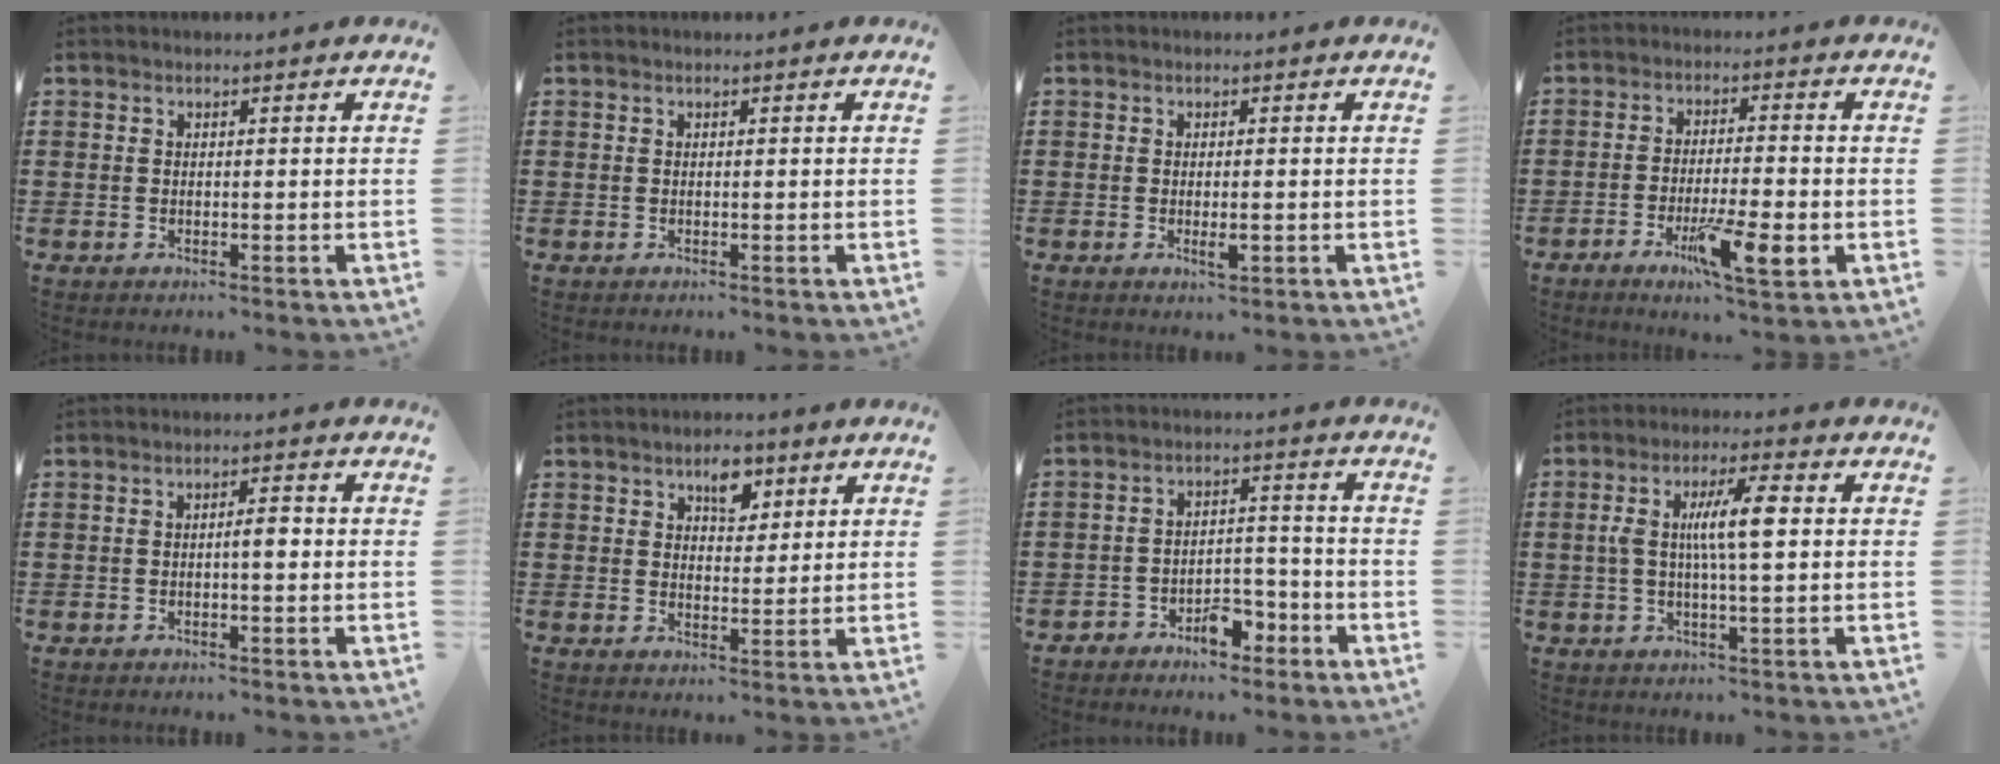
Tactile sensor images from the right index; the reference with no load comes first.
{"total": 0.0}
{"total": 2.1, "force": [-0.5, 0.5, 2.0], "torque": [-0.041, -0.005, -0.011]}
{"total": 8.5, "force": [-3.6, 1.8, 7.5], "torque": [-0.135, -0.005, -0.059]}
{"total": 2.4, "force": [-0.3, 0.5, 2.3], "torque": [-0.041, 0.003, -0.007]}
{"total": 4.8, "force": [2.8, 2.7, 2.9], "torque": [-0.043, 0.002, 0.043]}
{"total": 5.3, "force": [-3.9, 2.7, 2.4], "torque": [-0.037, 0.020, -0.071]}
{"total": 7.7, "force": [0.9, 1.6, 7.5], "torque": [-0.147, 0.002, 0.009]}